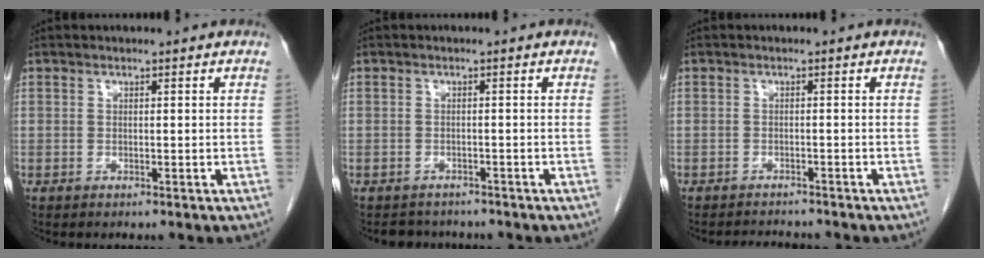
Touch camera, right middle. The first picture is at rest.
{"total": 3.0, "force": [-2.7, 1.3, -0.1], "torque": [0.000, -0.001, -0.039]}
{"total": 2.8, "force": [-2.8, 0.3, 0.2], "torque": [-0.001, -0.009, -0.041]}